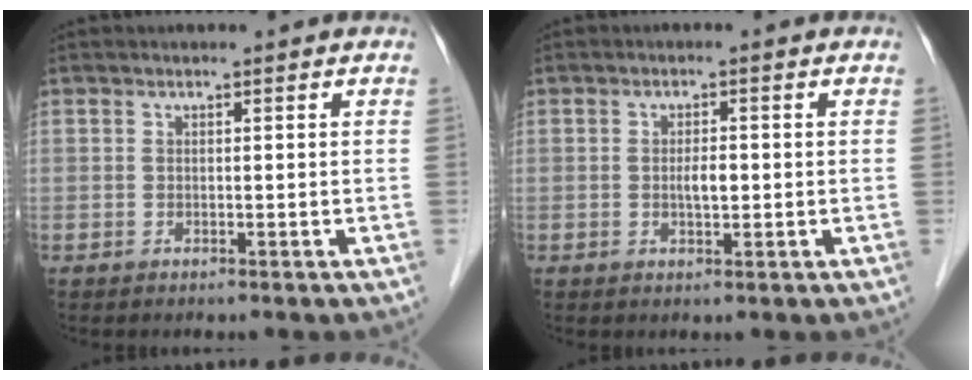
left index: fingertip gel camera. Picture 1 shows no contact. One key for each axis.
{"total": 2.3, "fx": -0.2, "fy": 0.7, "fz": 2.2, "tx": -0.041, "ty": 0.001, "tz": -0.001}